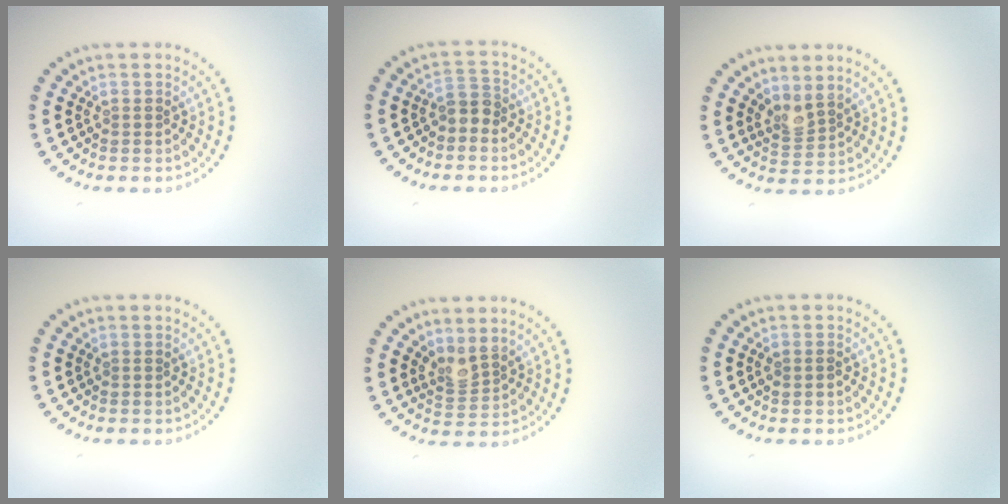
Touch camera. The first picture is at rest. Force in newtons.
{"total": 1.9, "press": 1.5, "slide": 1.0}
{"total": 2.0, "press": 1.6, "slide": 1.3}
{"total": 0.0}
{"total": 2.0, "press": 1.5, "slide": 1.4}
{"total": 0.7, "press": 0.7, "slide": 0.1}